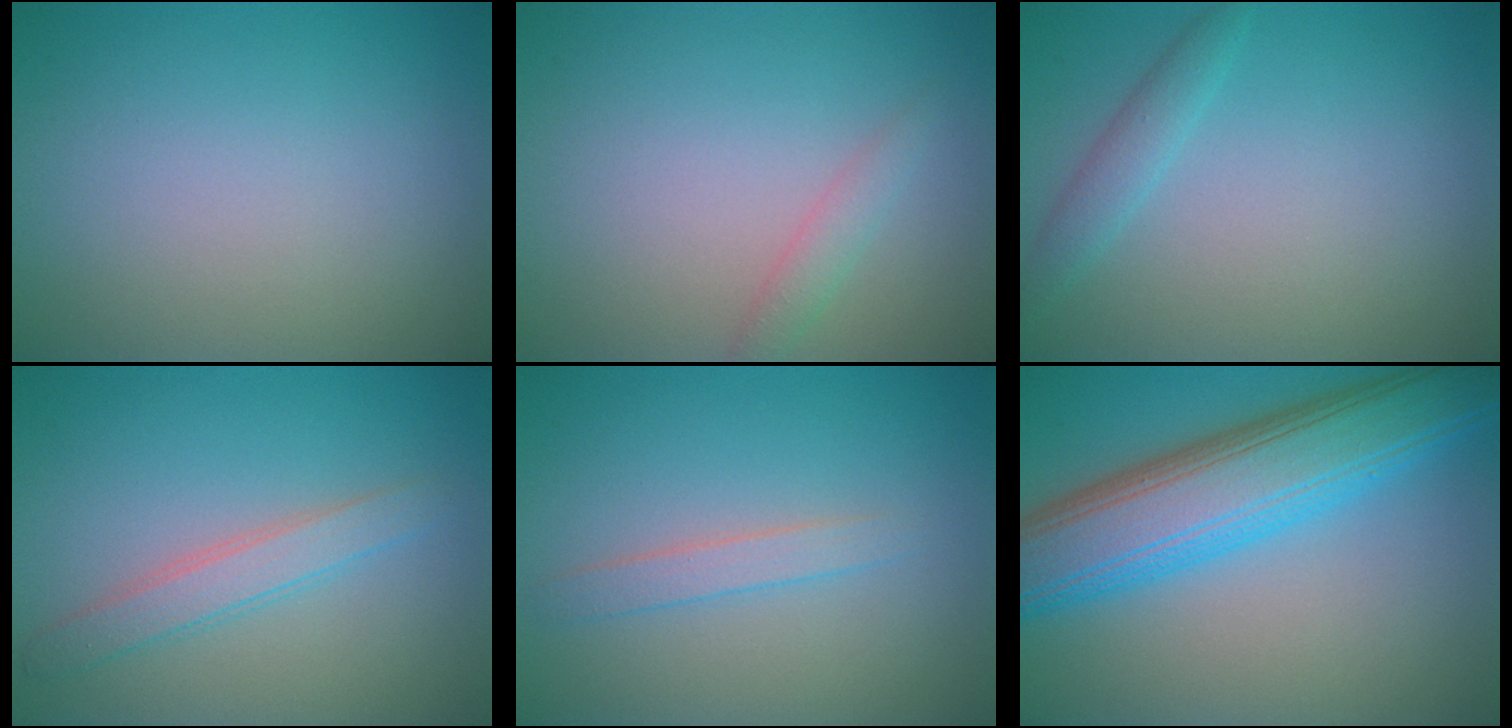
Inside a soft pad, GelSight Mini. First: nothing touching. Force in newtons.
{"total": 1.5, "press": 1.5, "slide": 0.0}
{"total": 1.8, "press": 1.8, "slide": 0.2}
{"total": 2.4, "press": 2.4, "slide": 0.2}
{"total": 1.6, "press": 1.6, "slide": 0.0}
{"total": 9.9, "press": 9.9, "slide": 0.2}